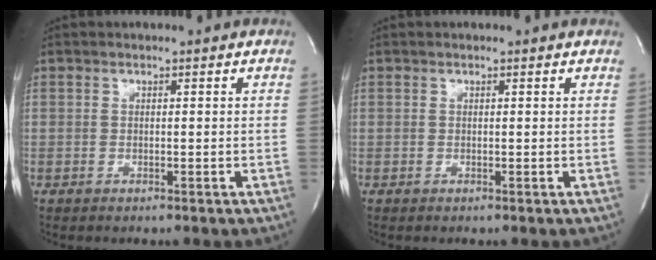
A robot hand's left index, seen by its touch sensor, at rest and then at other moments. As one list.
[{"total": 0.9, "force": [0.8, 0.1, 0.3], "torque": [-0.012, 0.008, 0.007]}]